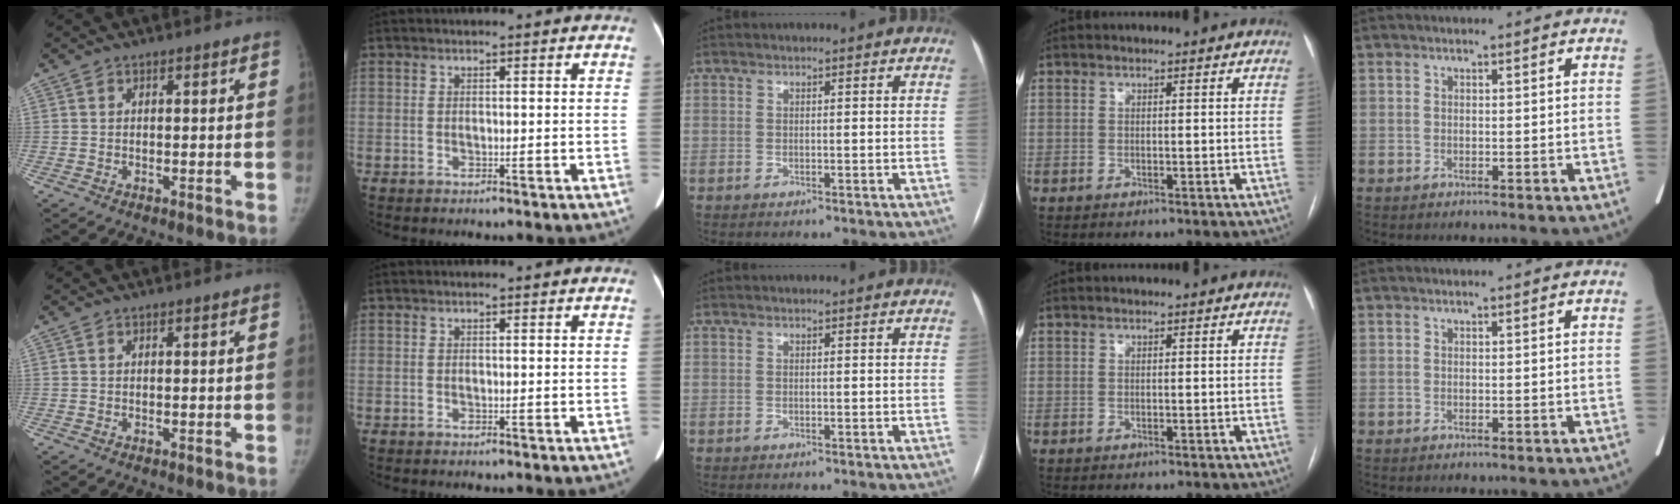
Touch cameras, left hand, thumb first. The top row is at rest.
{}